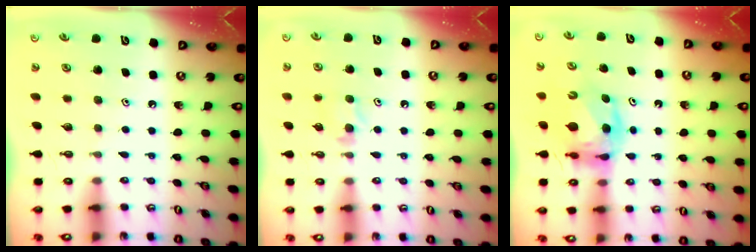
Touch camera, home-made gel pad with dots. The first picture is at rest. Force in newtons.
{"total": 4.9, "press": 4.8, "slide": 0.8}
{"total": 8.1, "press": 8.1, "slide": 1.0}